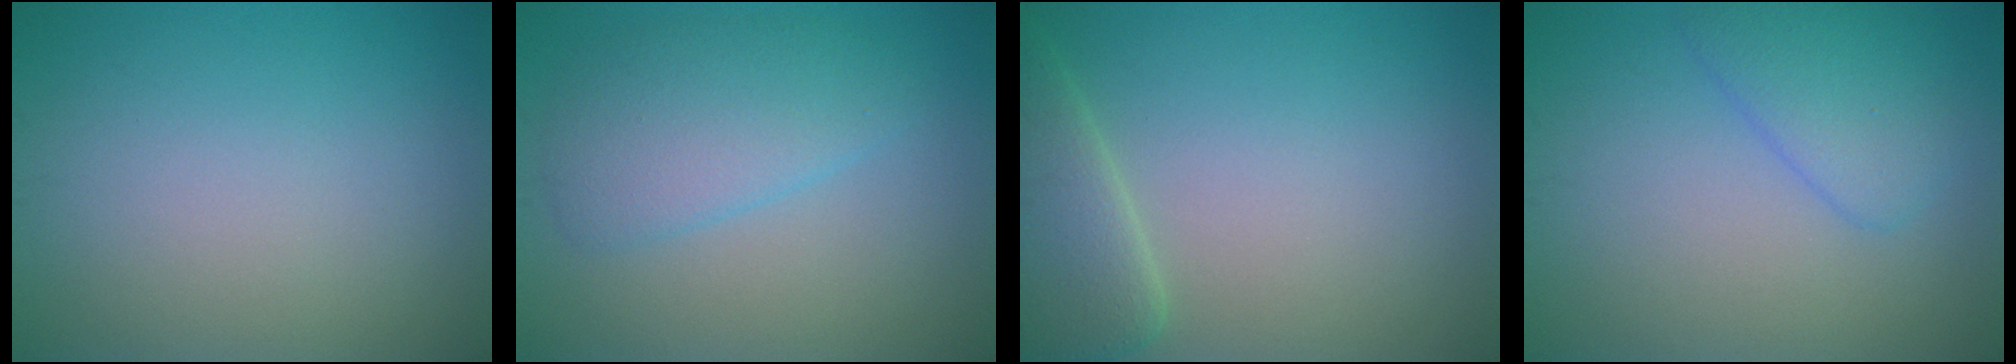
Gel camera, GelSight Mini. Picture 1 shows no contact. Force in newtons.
{"total": 4.1, "press": 4.0, "slide": 0.2}
{"total": 4.3, "press": 4.3, "slide": 0.4}
{"total": 3.4, "press": 3.4, "slide": 0.2}